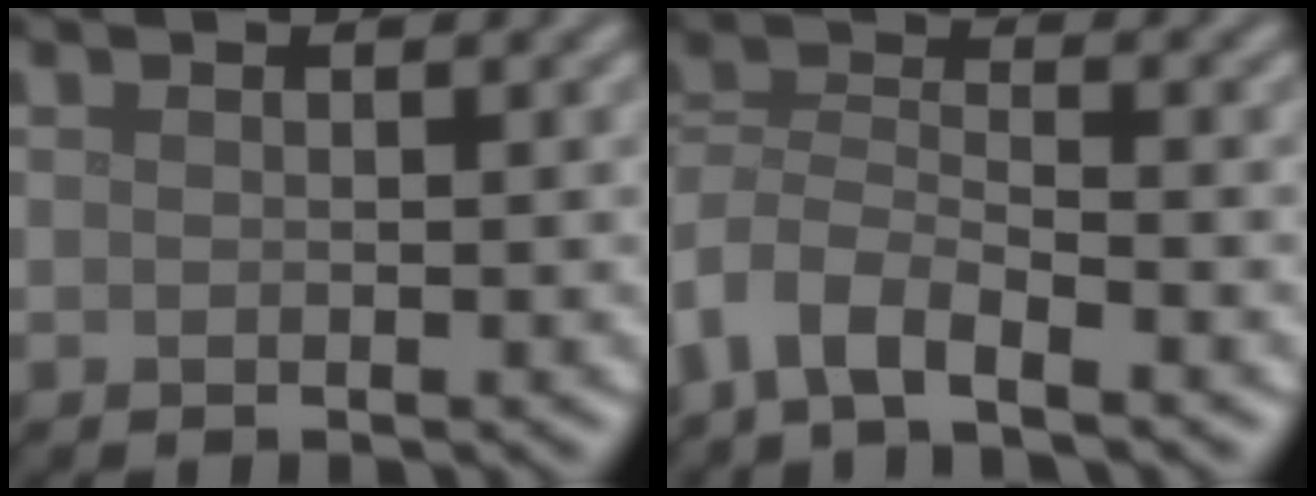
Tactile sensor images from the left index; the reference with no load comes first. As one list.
[{"total": 5.0, "force": [-3.5, 1.9, 2.9], "torque": [-0.056, -0.002, -0.079]}]